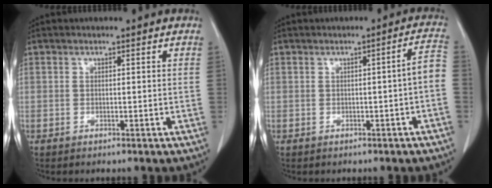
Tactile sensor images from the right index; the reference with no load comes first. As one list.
[{"total": 3.4, "force": [-1.0, 0.1, 3.3], "torque": [-0.034, 0.012, -0.014]}]